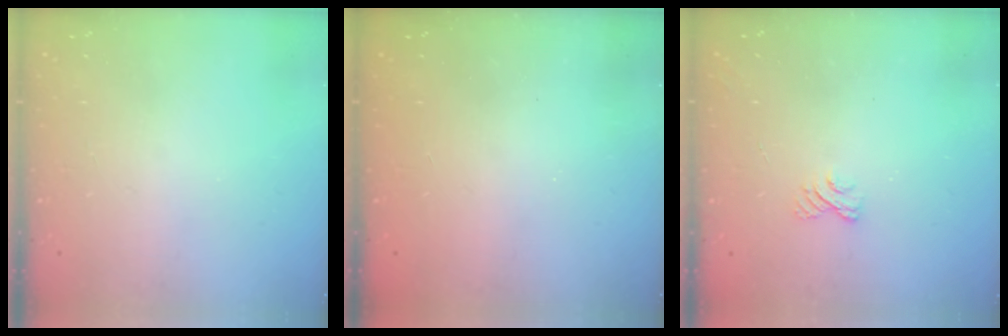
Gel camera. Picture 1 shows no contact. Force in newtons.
{"total": 2.5, "press": 2.4, "slide": 0.8}
{"total": 3.1, "press": 2.8, "slide": 1.2}